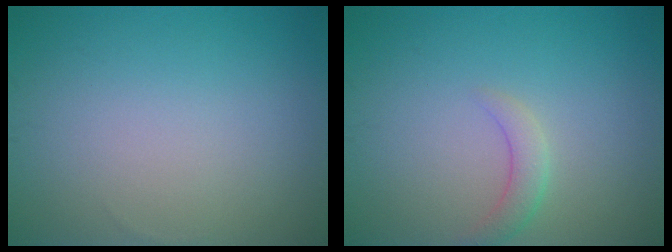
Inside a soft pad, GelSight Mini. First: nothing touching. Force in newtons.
{"total": 1.8, "press": 1.8, "slide": 0.1}